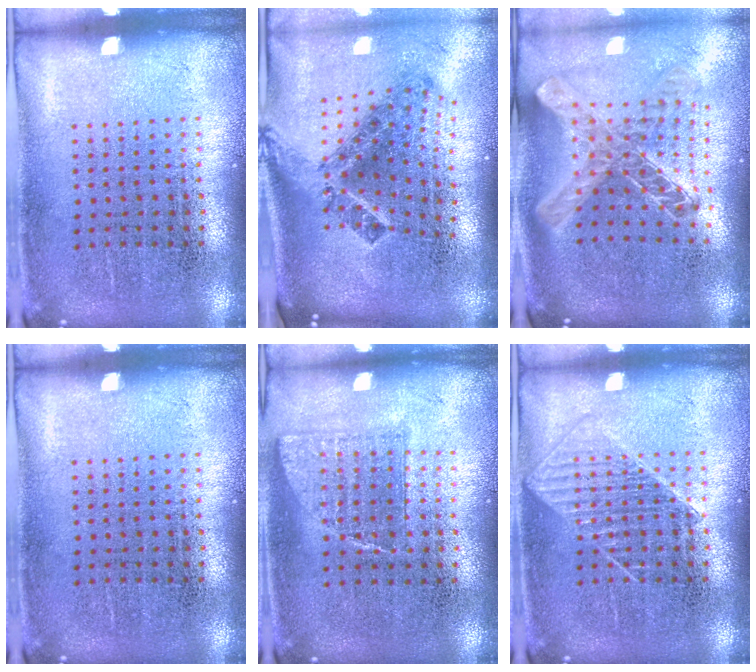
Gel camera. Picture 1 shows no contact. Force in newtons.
{"total": 2.2, "press": 1.3, "slide": 1.7}
{"total": 1.5, "press": 1.3, "slide": 0.6}
{"total": 0.0}
{"total": 0.8, "press": 0.8, "slide": 0.1}
{"total": 1.5, "press": 1.5, "slide": 0.3}